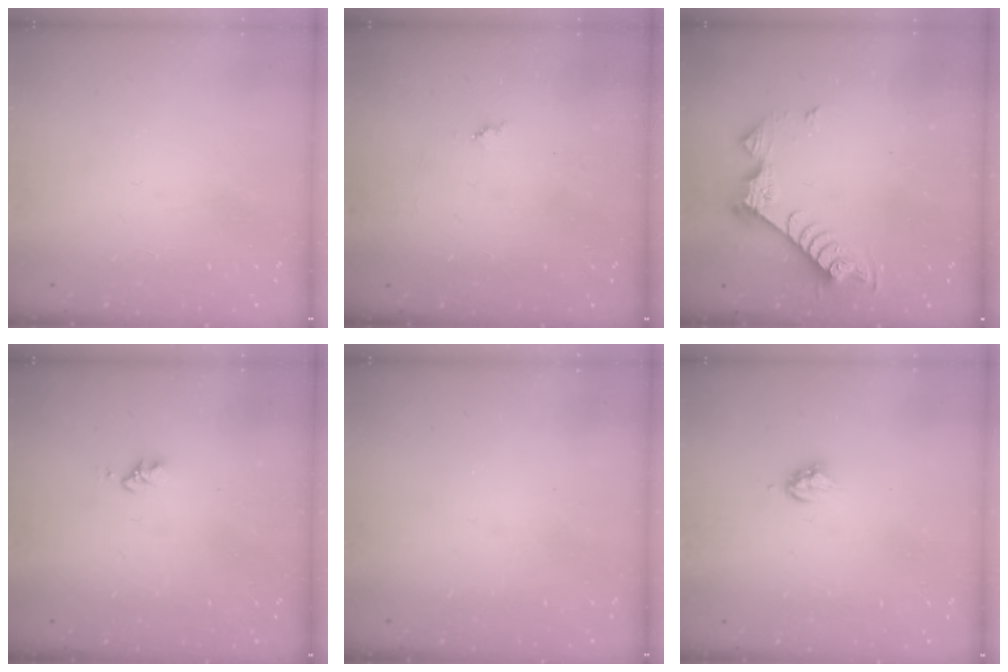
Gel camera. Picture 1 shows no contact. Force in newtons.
{"total": 3.9, "press": 3.9, "slide": 0.4}
{"total": 10.0, "press": 9.9, "slide": 0.5}
{"total": 2.6, "press": 2.6, "slide": 0.4}
{"total": 0.0}
{"total": 4.2, "press": 4.1, "slide": 0.5}